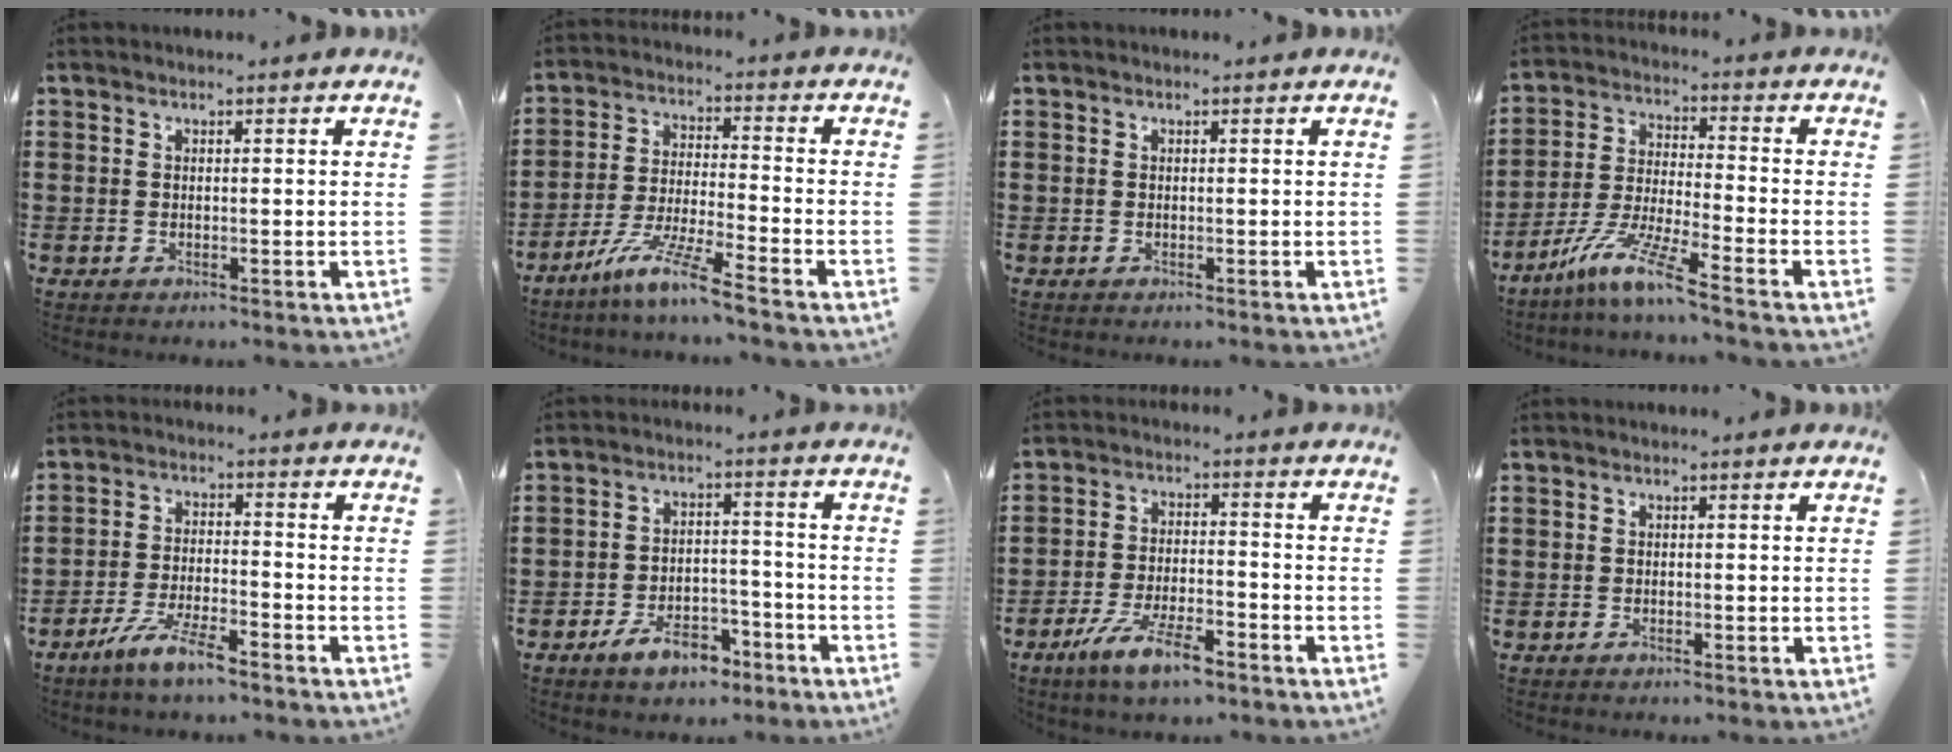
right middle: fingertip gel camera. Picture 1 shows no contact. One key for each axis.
{"total": 8.5, "fx": -7.0, "fy": -0.4, "fz": 4.9, "tx": -0.101, "ty": -0.013, "tz": -0.138}
{"total": 0.0}
{"total": 8.9, "fx": -6.9, "fy": 0.0, "fz": 5.6, "tx": -0.120, "ty": -0.012, "tz": -0.139}
{"total": 6.5, "fx": -5.1, "fy": 0.9, "fz": 4.0, "tx": -0.089, "ty": -0.004, "tz": -0.097}
{"total": 6.8, "fx": -5.1, "fy": 2.9, "fz": 3.5, "tx": -0.063, "ty": 0.016, "tz": -0.094}
{"total": 7.5, "fx": -5.2, "fy": 1.6, "fz": 5.1, "tx": -0.114, "ty": -0.005, "tz": -0.099}
{"total": 0.5, "fx": -0.5, "fy": 0.2, "fz": 0.1, "tx": -0.003, "ty": 0.000, "tz": -0.010}